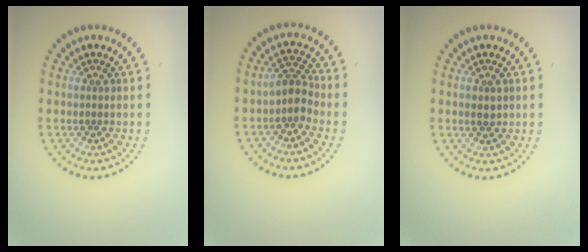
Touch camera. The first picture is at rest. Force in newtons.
{"total": 2.4, "press": 1.9, "slide": 1.5}
{"total": 1.2, "press": 1.2, "slide": 0.1}